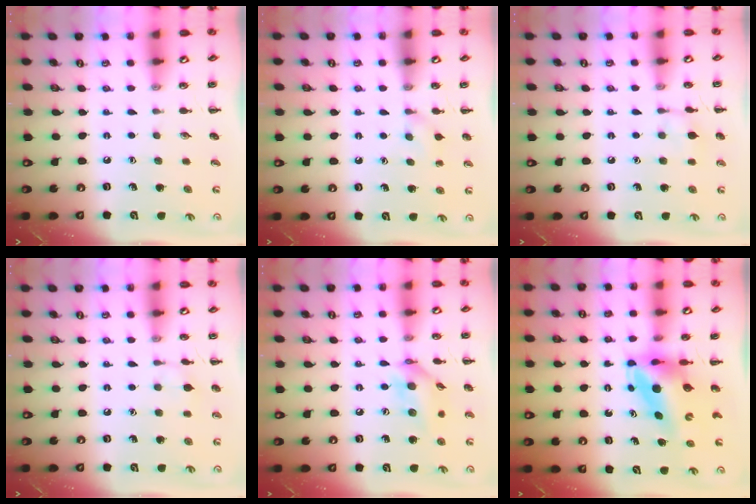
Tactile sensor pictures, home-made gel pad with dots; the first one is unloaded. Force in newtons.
{"total": 5.6, "press": 5.3, "slide": 1.6}
{"total": 7.5, "press": 7.3, "slide": 1.7}
{"total": 6.5, "press": 6.3, "slide": 1.8}
{"total": 12.1, "press": 11.9, "slide": 2.3}
{"total": 6.6, "press": 6.3, "slide": 1.9}